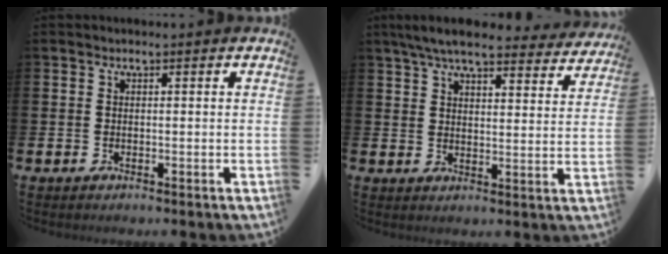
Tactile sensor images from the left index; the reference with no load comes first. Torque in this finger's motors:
{"motor_torque": [1.12, -1.02, 0.24, 0.21]}